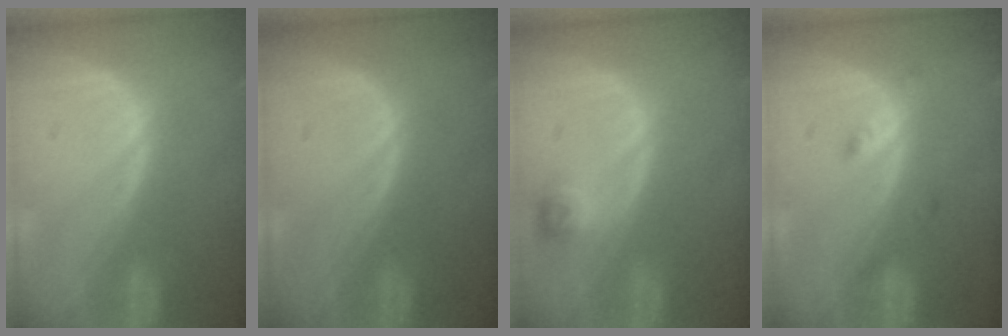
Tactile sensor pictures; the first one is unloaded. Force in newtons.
{"total": 0.0}
{"total": 2.4, "press": 2.2, "slide": 0.9}
{"total": 1.6, "press": 1.5, "slide": 0.1}